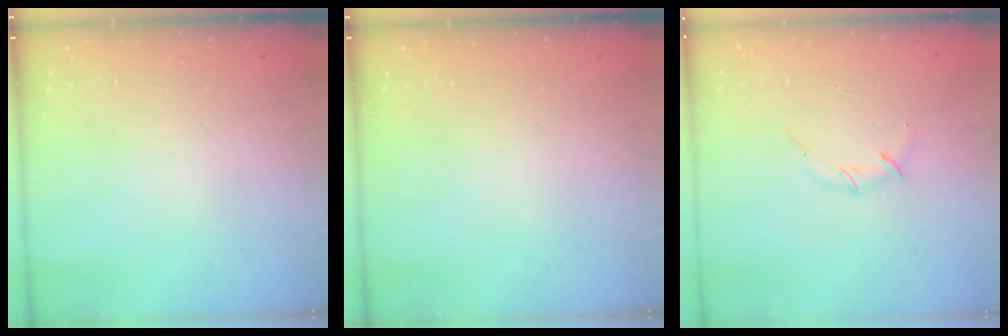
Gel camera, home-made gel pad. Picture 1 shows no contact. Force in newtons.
{"total": 0.0}
{"total": 3.0, "press": 2.9, "slide": 0.8}